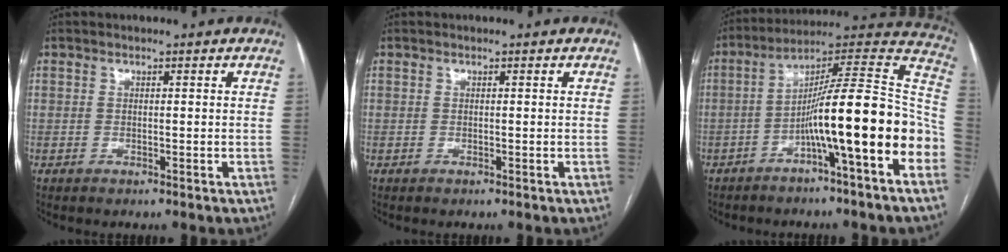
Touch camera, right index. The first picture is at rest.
{"total": 0.0}
{"total": 18.9, "force": [-5.8, 0.5, 18.0], "torque": [-0.241, 0.035, -0.092]}